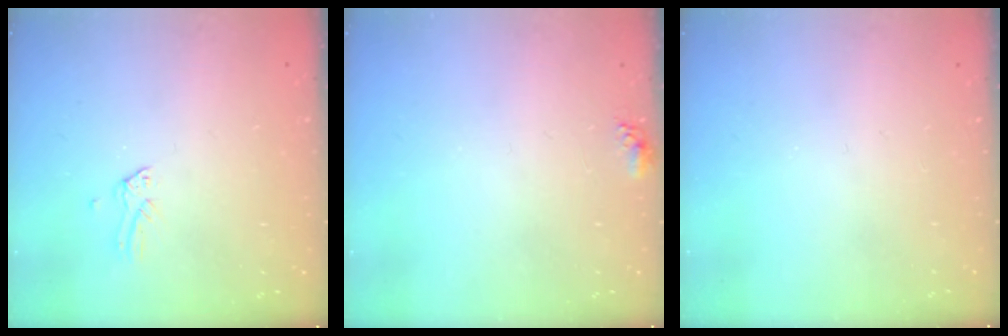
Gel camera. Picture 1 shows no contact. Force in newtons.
{"total": 5.6, "press": 5.5, "slide": 0.7}
{"total": 0.0}